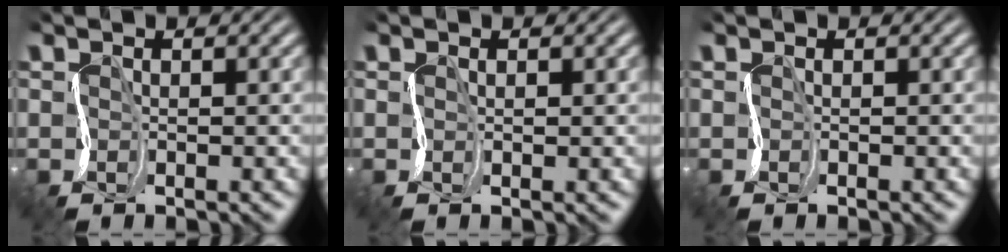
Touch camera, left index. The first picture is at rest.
{"total": 0.6, "force": [0.5, -0.2, -0.1], "torque": [-0.005, 0.002, 0.014]}
{"total": 0.0}